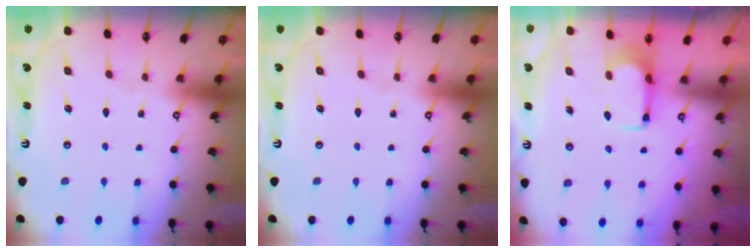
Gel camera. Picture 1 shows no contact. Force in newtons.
{"total": 0.0}
{"total": 3.0, "press": 2.9, "slide": 0.5}